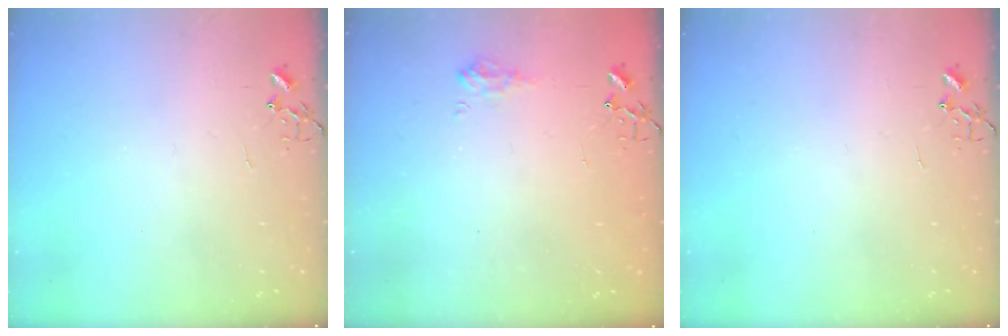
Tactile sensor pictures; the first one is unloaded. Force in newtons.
{"total": 8.7, "press": 8.6, "slide": 0.6}
{"total": 0.0}